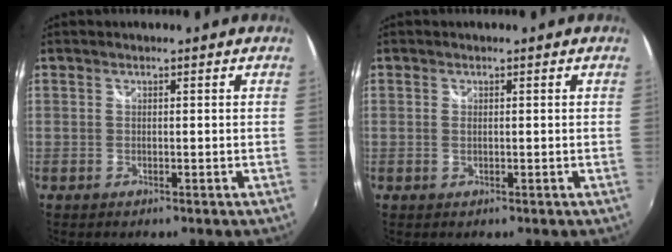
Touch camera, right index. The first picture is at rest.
{"total": 0.8, "force": [0.1, 0.3, 0.7], "torque": [-0.016, -0.001, 0.000]}